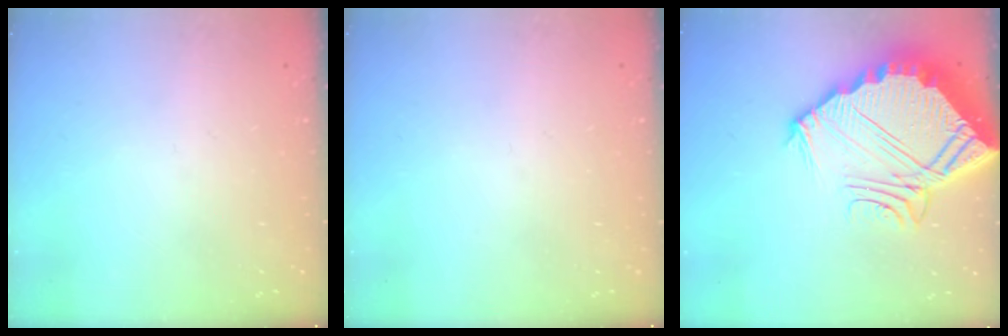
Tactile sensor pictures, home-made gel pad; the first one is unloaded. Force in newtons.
{"total": 0.0}
{"total": 13.3, "press": 13.2, "slide": 1.2}